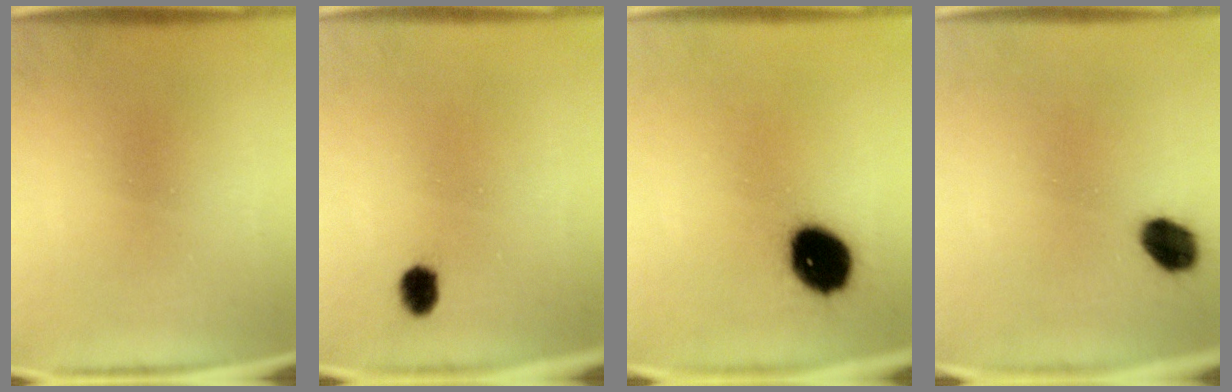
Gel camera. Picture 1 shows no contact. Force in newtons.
{"total": 3.1}
{"total": 13.7}
{"total": 6.4}